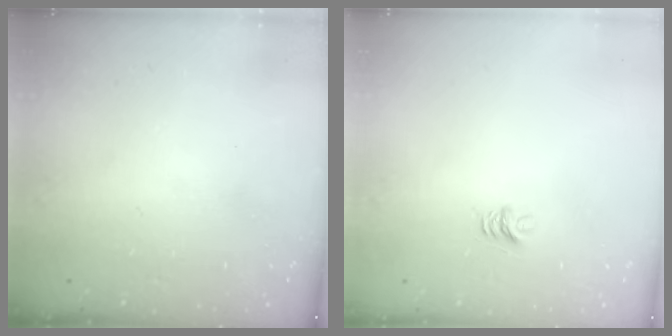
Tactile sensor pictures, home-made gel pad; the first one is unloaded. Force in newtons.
{"total": 4.1, "press": 4.0, "slide": 0.4}